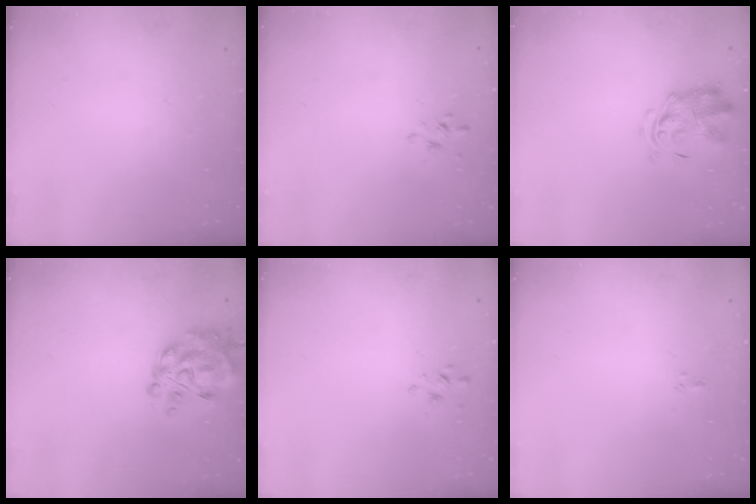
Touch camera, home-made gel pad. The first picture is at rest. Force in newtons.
{"total": 2.0, "press": 1.9, "slide": 0.6}
{"total": 3.0, "press": 2.9, "slide": 0.6}
{"total": 11.4, "press": 10.8, "slide": 3.6}
{"total": 1.7, "press": 1.7, "slide": 0.3}
{"total": 1.6, "press": 1.4, "slide": 0.8}